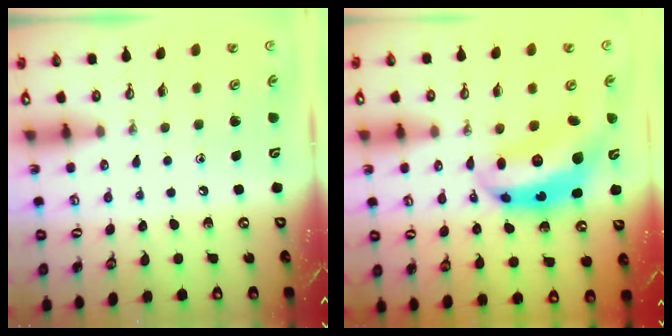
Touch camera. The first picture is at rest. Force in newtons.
{"total": 10.6, "press": 10.6, "slide": 1.0}